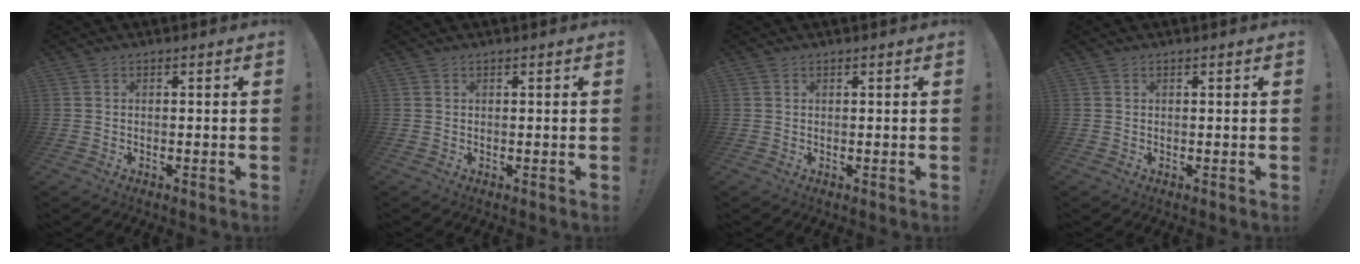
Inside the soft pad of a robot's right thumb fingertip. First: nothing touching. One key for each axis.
{"total": 0.0}
{"total": 0.0}
{"total": 0.0}